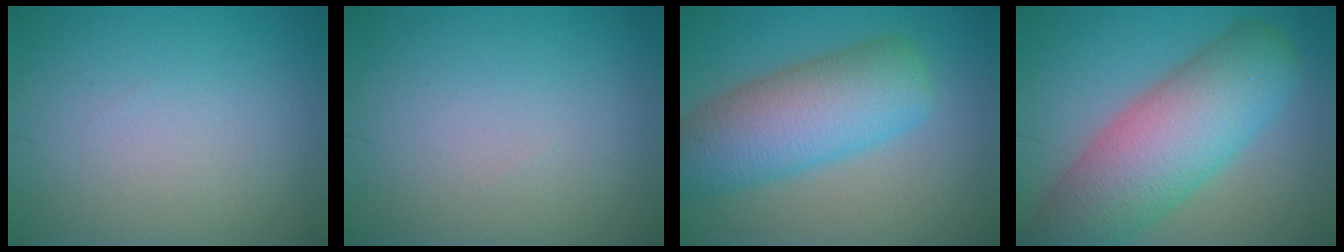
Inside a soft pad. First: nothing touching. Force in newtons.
{"total": 0.0}
{"total": 8.6, "press": 8.6, "slide": 0.2}
{"total": 10.3, "press": 10.3, "slide": 0.5}